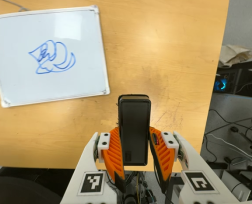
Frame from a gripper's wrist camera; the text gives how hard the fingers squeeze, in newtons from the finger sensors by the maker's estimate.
{"total": 5.6, "left": 4.1, "right": 7.1}